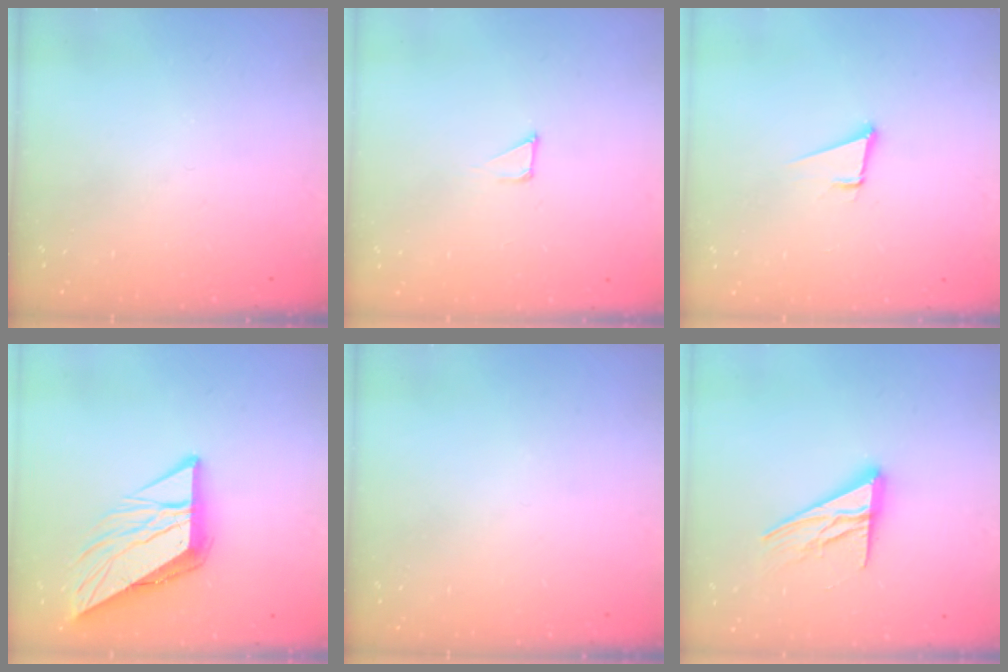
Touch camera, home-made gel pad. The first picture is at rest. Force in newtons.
{"total": 1.3, "press": 1.3, "slide": 0.0}
{"total": 4.3, "press": 3.4, "slide": 2.6}
{"total": 12.2, "press": 12.2, "slide": 1.4}
{"total": 0.0}
{"total": 13.9, "press": 13.8, "slide": 1.3}